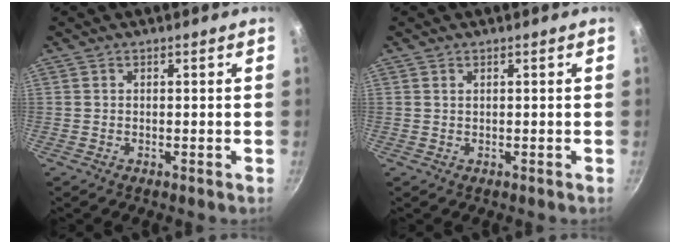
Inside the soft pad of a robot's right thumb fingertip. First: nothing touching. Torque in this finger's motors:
{"motor_torque": [-0.21, 0.34, -0.35, 0.22, -0.03]}